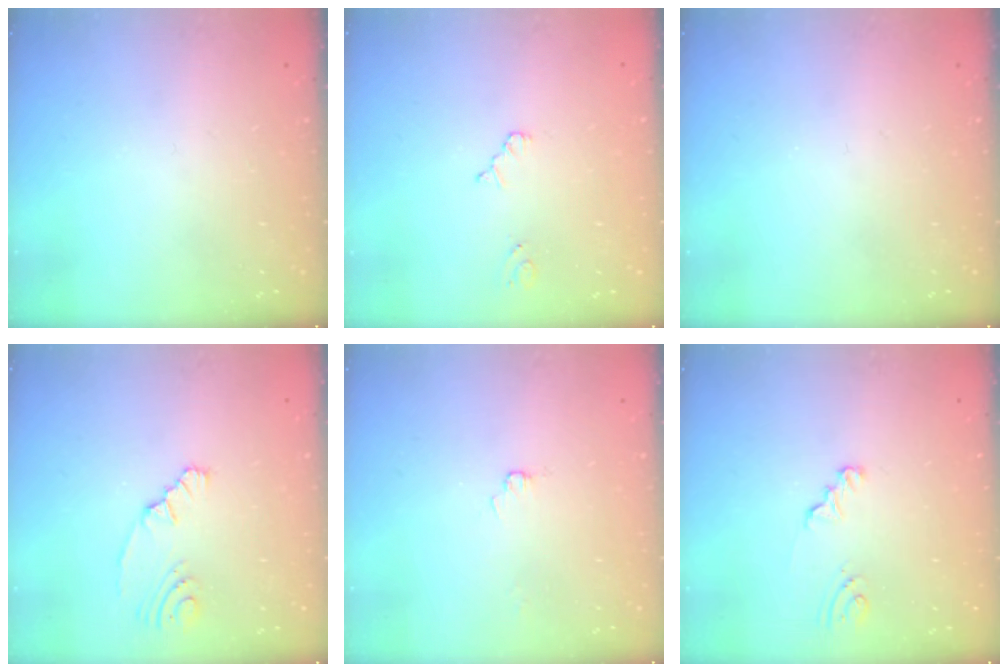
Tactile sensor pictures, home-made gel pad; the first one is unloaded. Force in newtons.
{"total": 2.5, "press": 2.5, "slide": 0.4}
{"total": 0.0}
{"total": 4.9, "press": 1.9, "slide": 4.5}
{"total": 1.7, "press": 1.7, "slide": 0.2}
{"total": 2.1, "press": 2.1, "slide": 0.2}